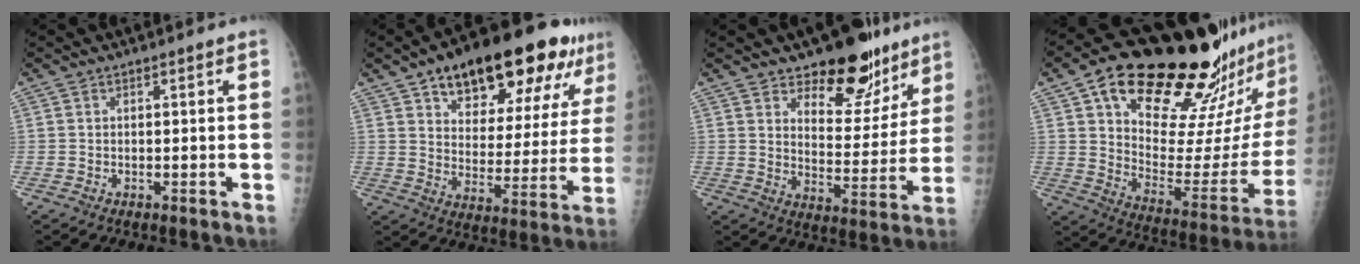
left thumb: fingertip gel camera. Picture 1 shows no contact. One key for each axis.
{"total": 24.6, "fx": 14.8, "fy": 10.3, "fz": 16.7, "tx": -0.197, "ty": -0.024, "tz": 0.217}
{"total": 15.7, "fx": 11.2, "fy": 7.8, "fz": 7.9, "tx": -0.045, "ty": -0.076, "tz": 0.167}
{"total": 32.0, "fx": 22.7, "fy": 9.8, "fz": 20.3, "tx": -0.272, "ty": -0.086, "tz": 0.333}